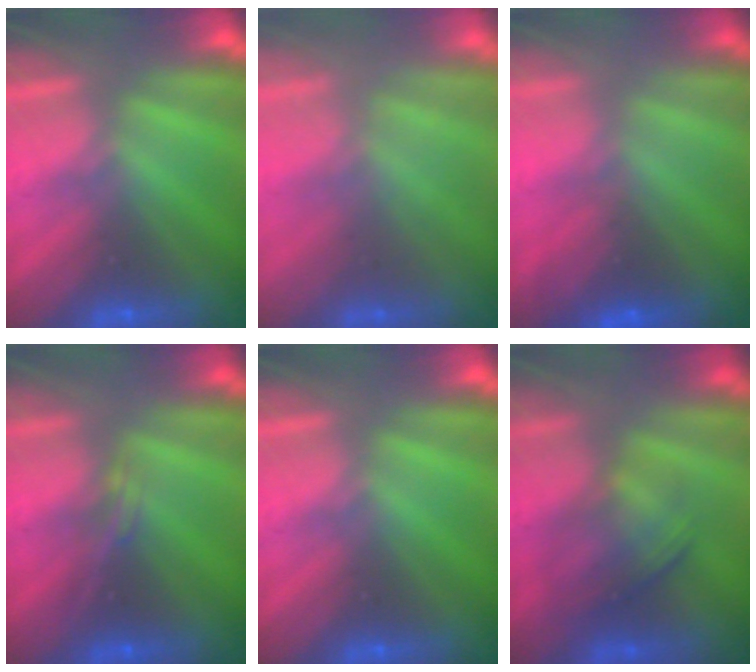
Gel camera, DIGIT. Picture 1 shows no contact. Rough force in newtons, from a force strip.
{"total": 2.3}
{"total": 2.9}
{"total": 2.3}
{"total": 0.0}
{"total": 1.9}